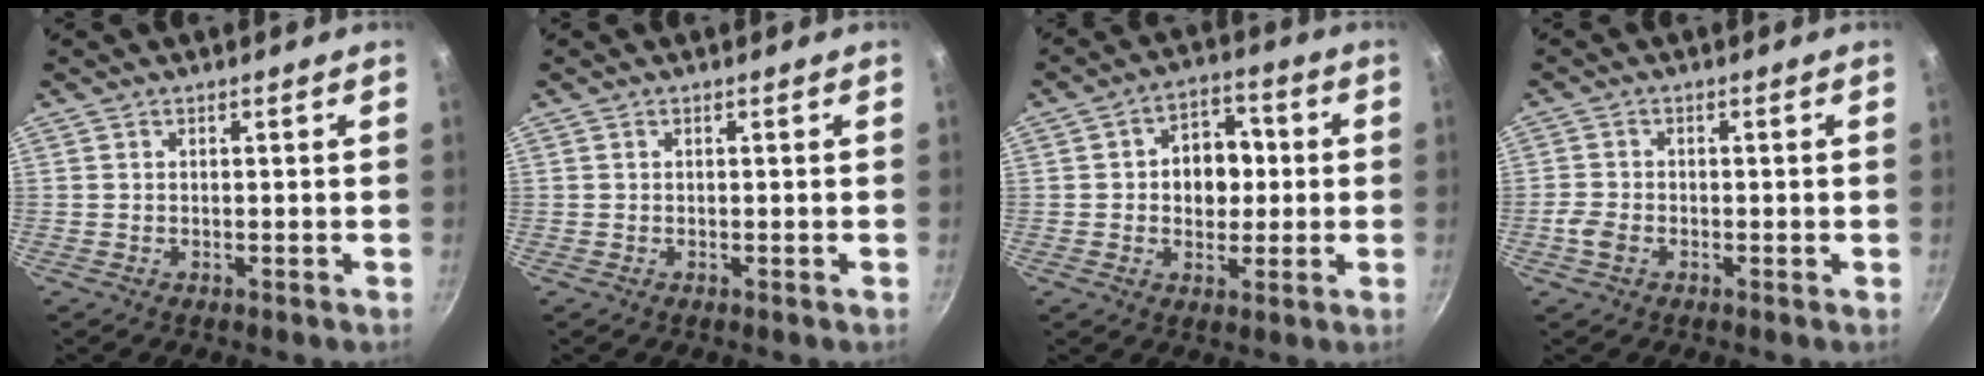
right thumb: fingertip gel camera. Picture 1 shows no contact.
{"total": 0.0}
{"total": 9.8, "force": [0.7, 7.4, 6.4], "torque": [-0.044, 0.013, 0.001]}
{"total": 3.1, "force": [-1.3, 2.1, 1.8], "torque": [-0.040, 0.007, -0.027]}